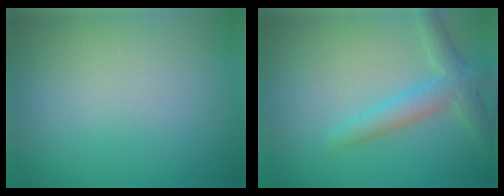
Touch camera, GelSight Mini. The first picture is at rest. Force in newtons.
{"total": 3.6, "press": 3.6, "slide": 0.0}